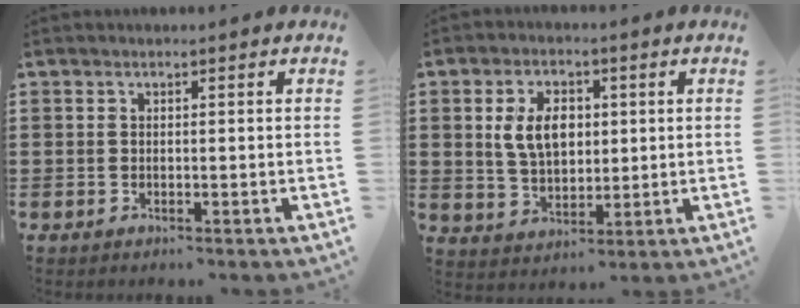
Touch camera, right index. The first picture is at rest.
{"total": 7.0, "force": [1.3, 4.4, 5.2], "torque": [-0.119, 0.008, 0.016]}